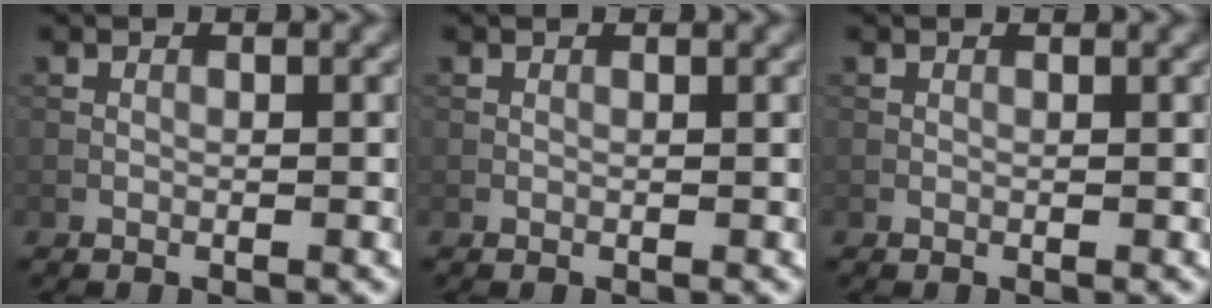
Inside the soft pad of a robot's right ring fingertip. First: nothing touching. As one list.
[{"total": 0.0}, {"total": 0.0}]